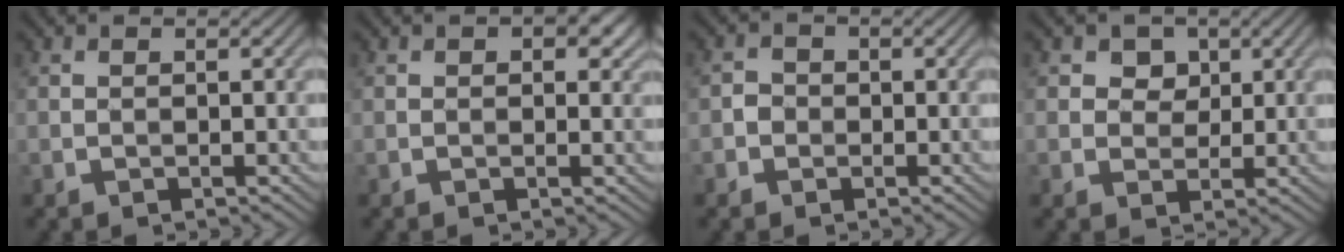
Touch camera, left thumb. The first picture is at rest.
{"total": 4.3, "force": [1.9, 2.2, 3.2], "torque": [-0.037, 0.001, 0.023]}
{"total": 1.7, "force": [-0.9, 1.4, 0.4], "torque": [-0.008, 0.001, -0.023]}
{"total": 3.9, "force": [1.6, 3.1, 1.9], "torque": [-0.036, -0.009, 0.022]}